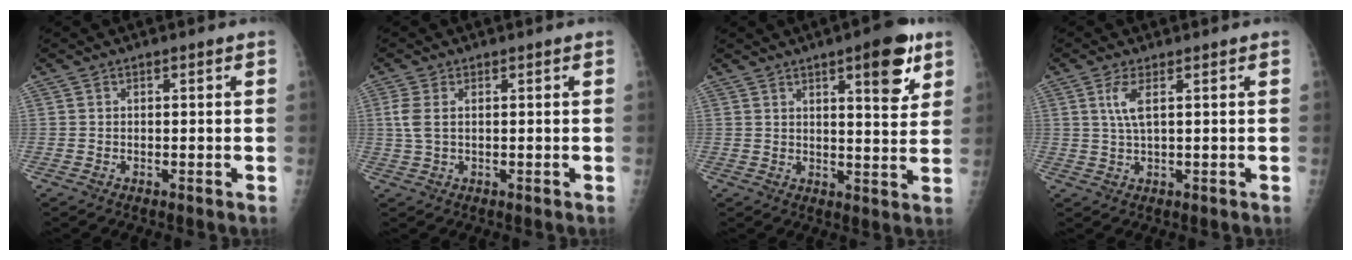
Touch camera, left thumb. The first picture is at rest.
{"total": 3.2, "force": [0.5, 1.6, 2.8], "torque": [-0.083, 0.005, 0.013]}
{"total": 10.0, "force": [5.2, 2.9, 8.0], "torque": [-0.089, -0.024, 0.067]}
{"total": 3.6, "force": [1.2, 0.7, 3.3], "torque": [-0.084, -0.001, 0.028]}